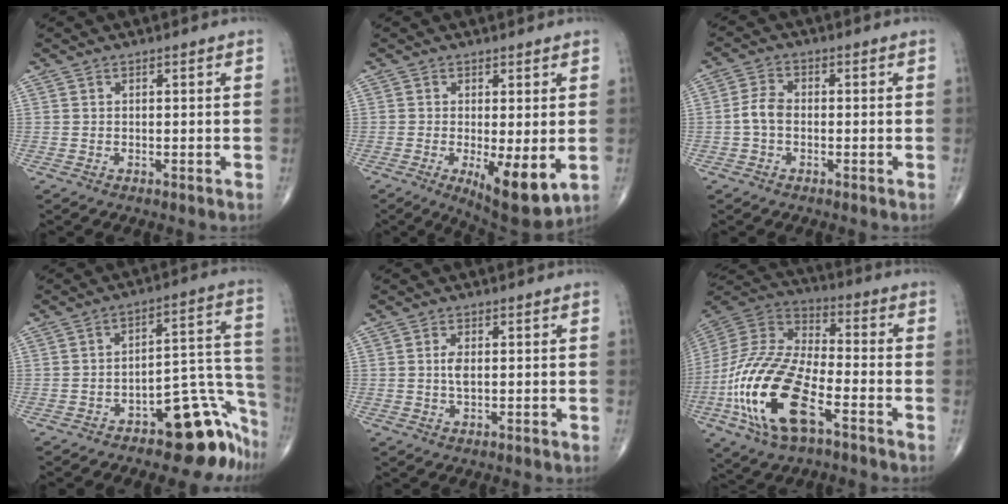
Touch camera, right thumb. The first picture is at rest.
{"total": 9.5, "force": [-2.0, 3.1, 8.8], "torque": [-0.129, -0.026, -0.024]}
{"total": 3.9, "force": [-0.8, 2.5, 2.8], "torque": [-0.056, 0.012, -0.022]}
{"total": 15.6, "force": [-10.2, 6.8, 9.6], "torque": [-0.047, 0.132, -0.143]}
{"total": 2.3, "force": [0.1, 0.9, 2.1], "torque": [-0.044, -0.002, 0.000]}
{"total": 22.3, "force": [-8.8, 9.7, 18.0], "torque": [-0.390, 0.029, -0.162]}